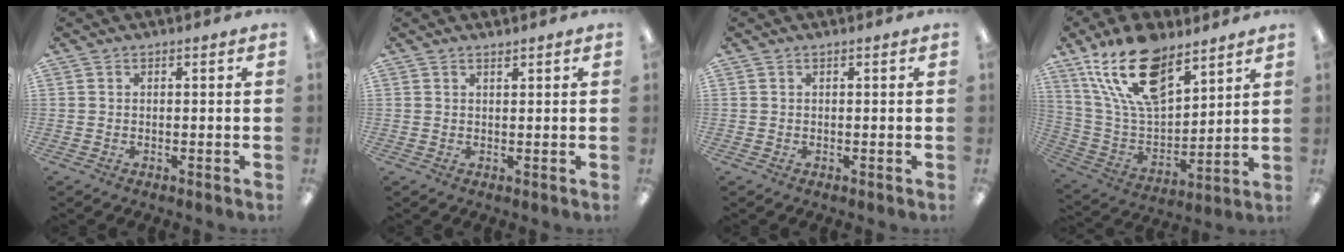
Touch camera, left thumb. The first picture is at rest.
{"total": 0.9, "force": [0.9, 0.1, 0.2], "torque": [-0.005, 0.000, 0.017]}
{"total": 0.0}
{"total": 20.5, "force": [13.2, 9.6, 12.3], "torque": [-0.234, -0.062, 0.236]}